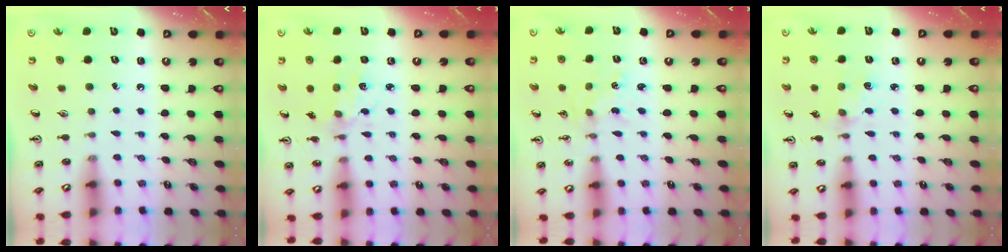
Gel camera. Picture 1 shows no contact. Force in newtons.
{"total": 3.0, "press": 2.8, "slide": 0.9}
{"total": 0.7, "press": 0.7, "slide": 0.1}
{"total": 1.9, "press": 1.9, "slide": 0.3}